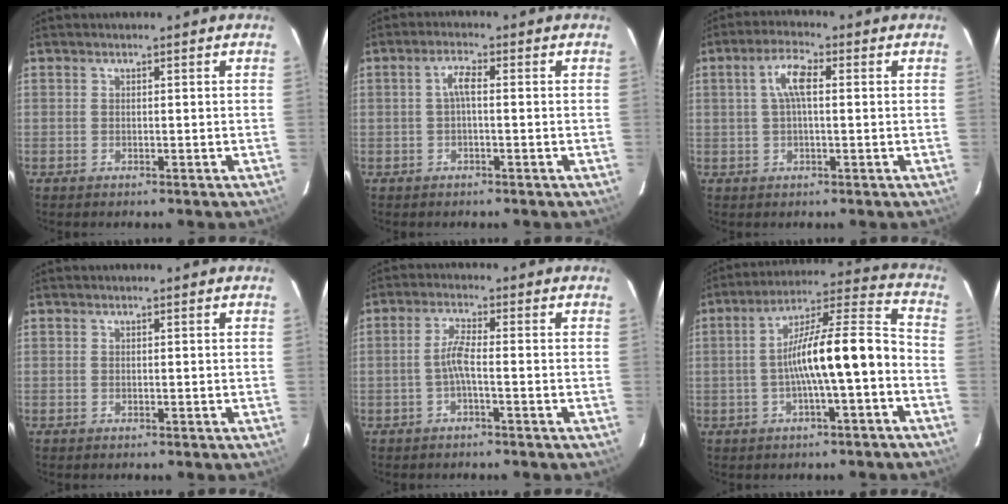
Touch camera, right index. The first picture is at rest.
{"total": 2.4, "force": [-0.1, 0.5, 2.4], "torque": [-0.048, 0.009, -0.001]}
{"total": 5.1, "force": [0.9, 1.5, 4.8], "torque": [-0.092, 0.013, 0.017]}
{"total": 0.0}
{"total": 2.9, "force": [-1.2, -0.1, 2.6], "torque": [-0.058, 0.005, -0.026]}
{"total": 13.6, "force": [-3.6, 1.7, 13.0], "torque": [-0.207, 0.028, -0.053]}